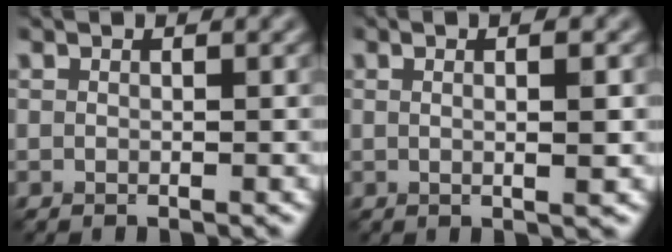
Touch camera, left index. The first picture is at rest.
{"total": 3.7, "force": [0.7, 1.1, 3.4], "torque": [-0.029, 0.001, -0.007]}